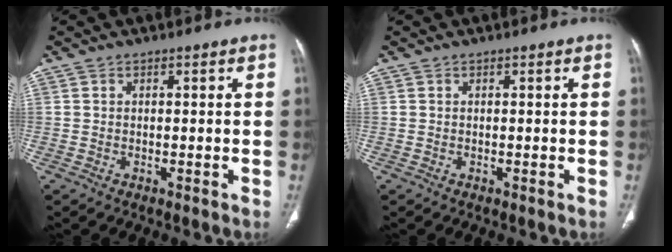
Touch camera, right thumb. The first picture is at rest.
{"total": 0.0}